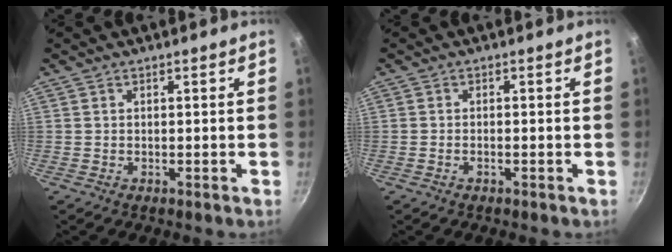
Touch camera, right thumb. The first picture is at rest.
{"total": 0.8, "force": [-0.5, 0.2, 0.6], "torque": [-0.019, 0.005, -0.014]}